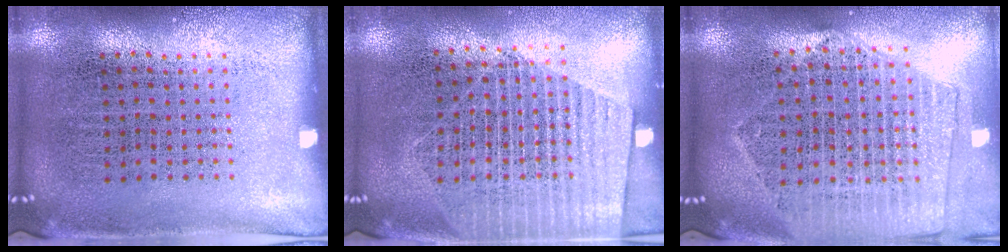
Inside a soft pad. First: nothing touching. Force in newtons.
{"total": 1.7, "press": 1.5, "slide": 0.8}
{"total": 2.0, "press": 1.8, "slide": 0.9}